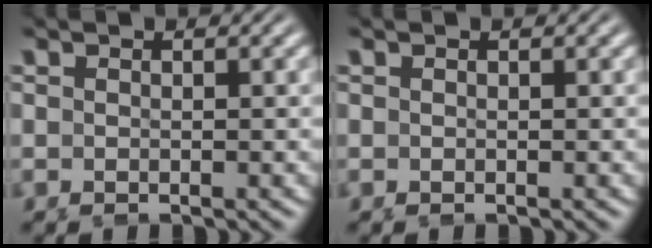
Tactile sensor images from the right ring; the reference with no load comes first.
{"total": 0.0}